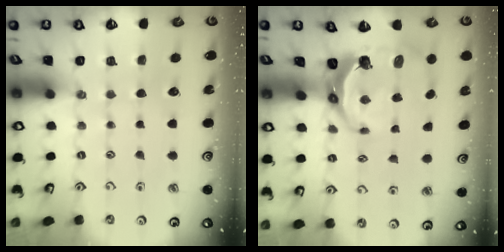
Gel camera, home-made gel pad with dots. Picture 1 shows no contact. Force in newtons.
{"total": 9.1, "press": 7.6, "slide": 5.1}